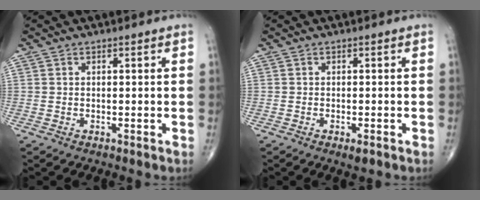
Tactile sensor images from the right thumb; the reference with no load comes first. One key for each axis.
{"total": 1.7, "fx": -0.9, "fy": 0.5, "fz": 1.3, "tx": -0.022, "ty": 0.002, "tz": -0.012}